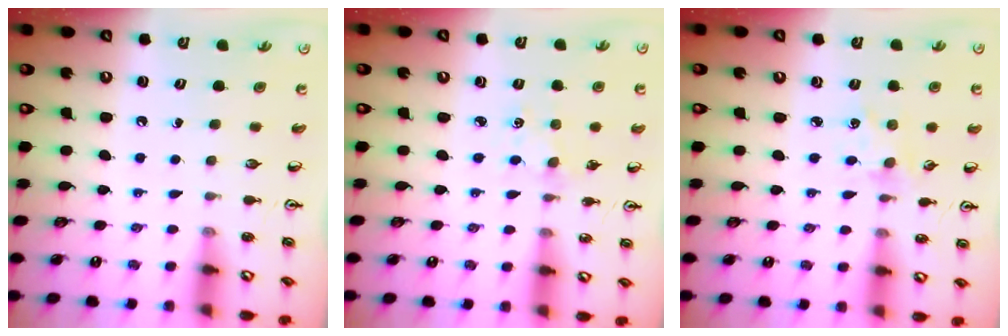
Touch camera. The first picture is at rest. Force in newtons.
{"total": 1.4, "press": 1.4, "slide": 0.2}
{"total": 2.3, "press": 2.2, "slide": 0.4}